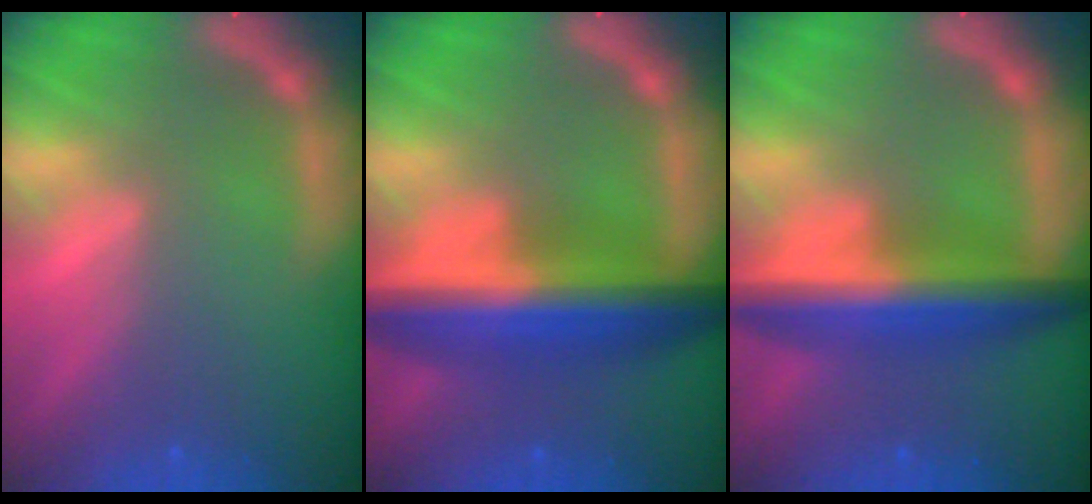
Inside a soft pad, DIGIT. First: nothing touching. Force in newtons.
{"total": 10.0}
{"total": 8.0}